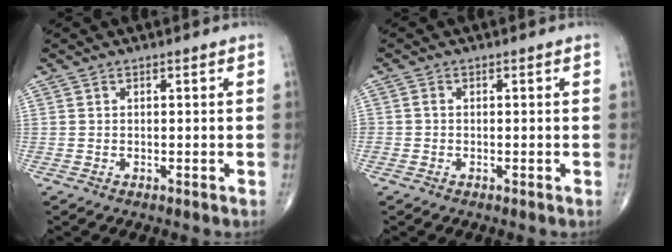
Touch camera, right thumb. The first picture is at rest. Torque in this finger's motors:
{"motor_torque": [-0.07, -0.09, 0.10, 0.04, -0.02]}